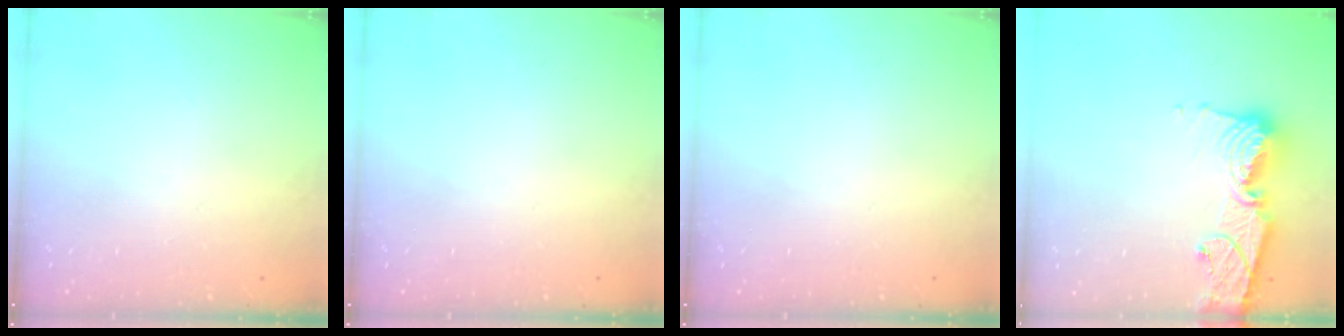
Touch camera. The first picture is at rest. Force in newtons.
{"total": 0.0}
{"total": 0.0}
{"total": 13.0, "press": 12.9, "slide": 1.3}